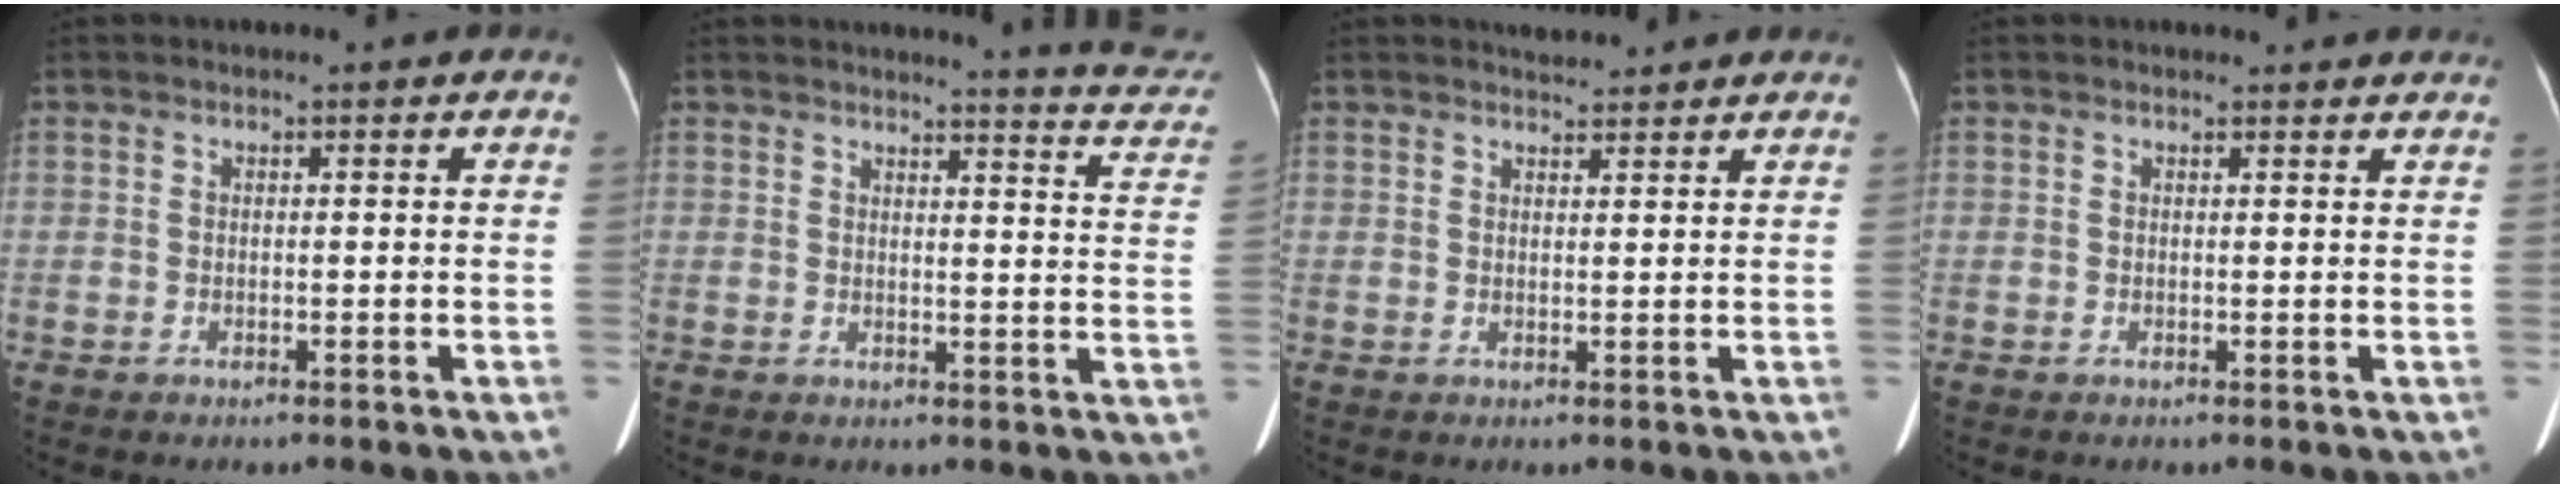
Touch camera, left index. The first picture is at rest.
{"total": 11.8, "force": [11.4, 0.6, 3.2], "torque": [-0.021, -0.073, 0.096]}
{"total": 2.8, "force": [2.7, 0.6, 0.3], "torque": [-0.010, 0.011, 0.038]}
{"total": 4.4, "force": [4.2, 1.0, 0.8], "torque": [-0.007, 0.006, 0.036]}